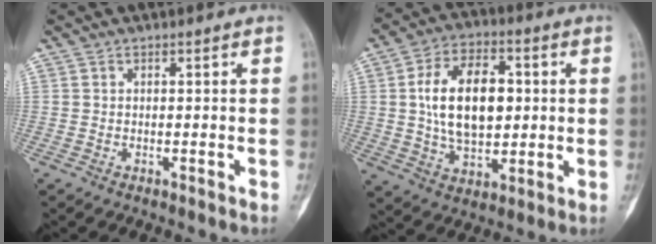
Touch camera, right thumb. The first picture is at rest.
{"total": 16.0, "force": [1.9, 9.7, 12.6], "torque": [-0.193, 0.006, 0.034]}